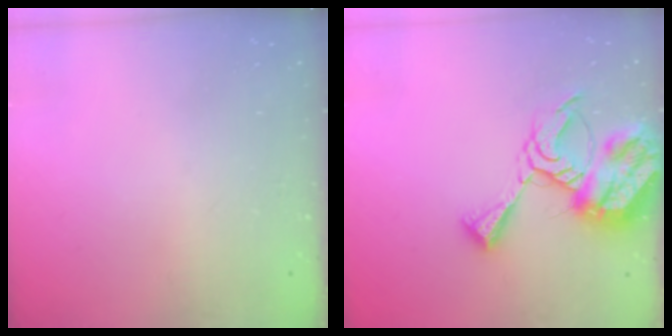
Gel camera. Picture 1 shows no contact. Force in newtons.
{"total": 15.5, "press": 15.4, "slide": 1.6}